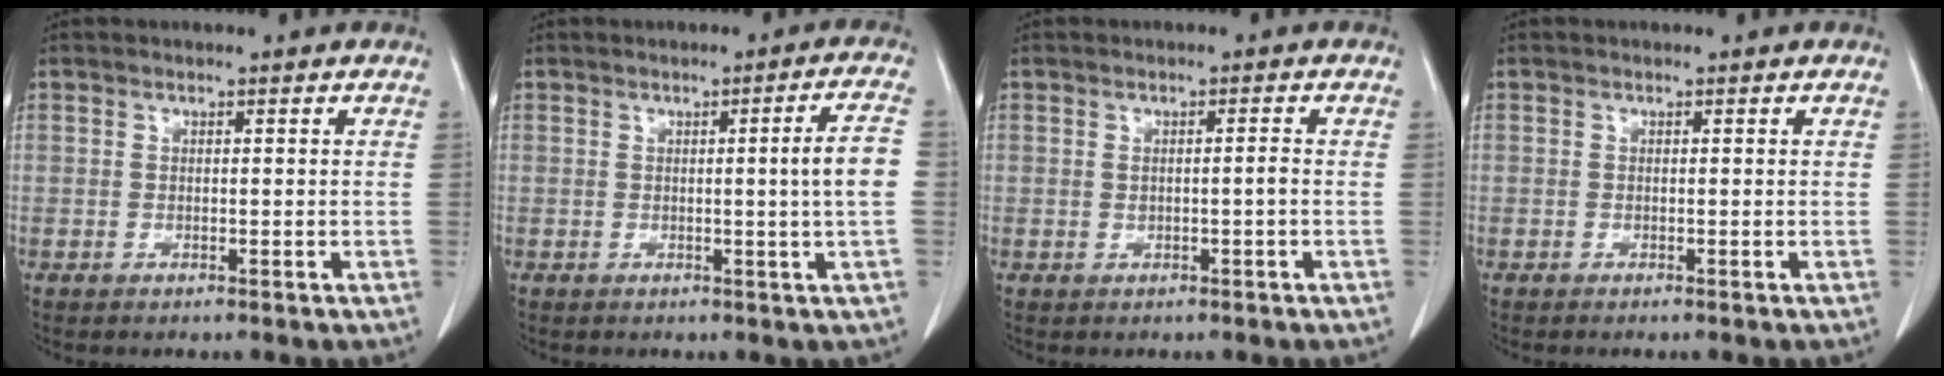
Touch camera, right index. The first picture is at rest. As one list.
[{"total": 4.8, "force": [-0.1, -0.6, 4.8], "torque": [-0.063, -0.001, -0.004]}, {"total": 0.9, "force": [-0.1, -0.1, 0.9], "torque": [-0.017, -0.001, 0.001]}, {"total": 0.0}]